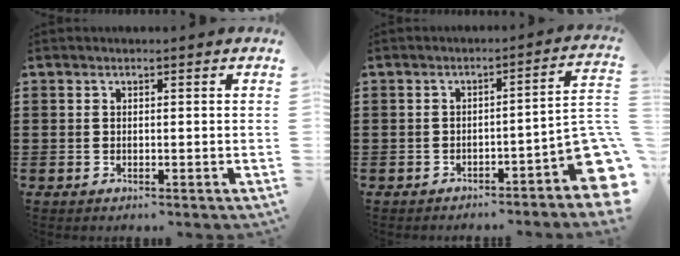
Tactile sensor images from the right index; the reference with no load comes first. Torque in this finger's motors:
{"motor_torque": [0.67, -0.60, 0.85, 0.06]}